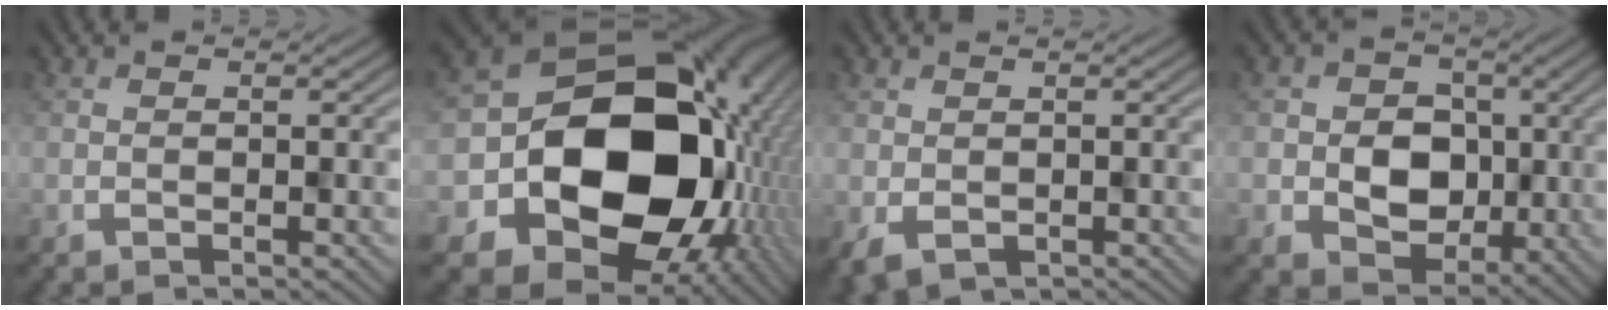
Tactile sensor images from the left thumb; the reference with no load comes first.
{"total": 21.4, "force": [-2.3, 17.6, 11.9], "torque": [-0.209, -0.048, -0.033]}
{"total": 2.9, "force": [-0.9, 2.0, 1.9], "torque": [-0.037, -0.010, -0.005]}
{"total": 6.1, "force": [-0.2, 5.4, 2.8], "torque": [-0.043, -0.008, -0.014]}